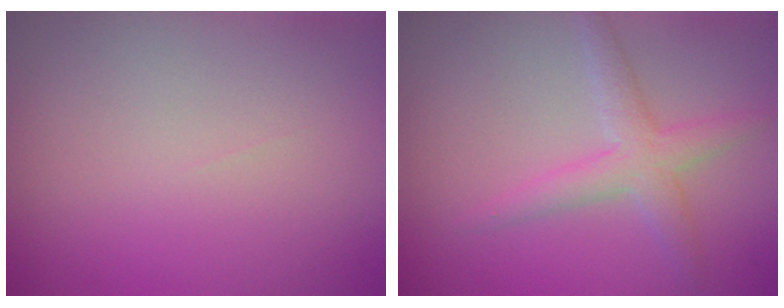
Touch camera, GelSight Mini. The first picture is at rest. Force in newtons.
{"total": 2.9, "press": 2.9, "slide": 0.3}